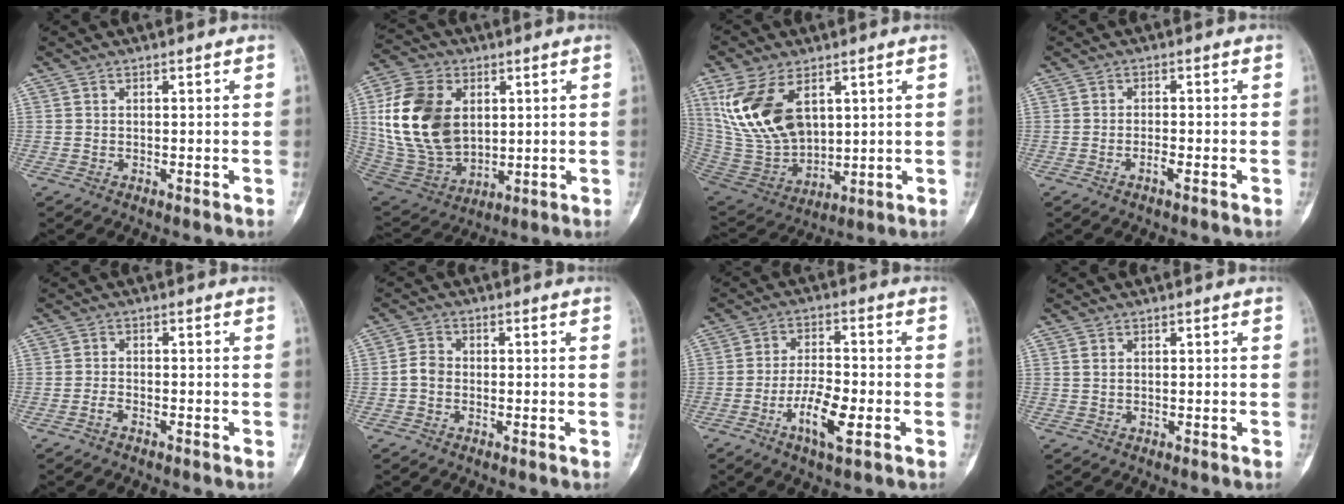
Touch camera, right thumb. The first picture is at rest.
{"total": 19.7, "force": [3.5, 13.5, 13.9], "torque": [-0.263, -0.011, 0.081]}
{"total": 17.0, "force": [6.4, 10.0, 12.2], "torque": [-0.227, -0.024, 0.145]}
{"total": 1.8, "force": [-1.0, 0.4, 1.4], "torque": [-0.032, 0.006, -0.018]}
{"total": 1.7, "force": [-1.2, 0.7, 0.9], "torque": [-0.024, 0.009, -0.025]}
{"total": 2.7, "force": [-0.7, 2.2, 1.6], "torque": [-0.024, 0.008, -0.019]}
{"total": 8.5, "force": [-3.3, 2.8, 7.3], "torque": [-0.139, 0.012, -0.061]}
{"total": 0.9, "force": [0.3, 0.6, 0.6], "torque": [-0.016, 0.003, 0.010]}